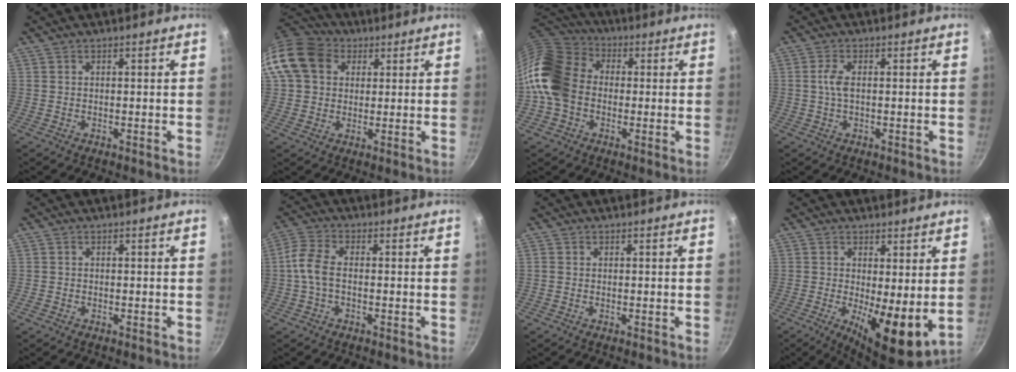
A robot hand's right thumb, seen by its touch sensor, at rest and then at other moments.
{"total": 13.6, "force": [4.5, 10.8, 7.0], "torque": [-0.119, 0.018, 0.069]}
{"total": 16.5, "force": [-1.1, 13.1, 10.1], "torque": [-0.181, 0.038, -0.038]}
{"total": 2.9, "force": [0.1, 1.2, 2.7], "torque": [-0.066, 0.005, 0.000]}
{"total": 0.5, "force": [-0.3, 0.4, 0.1], "torque": [-0.003, 0.003, -0.008]}
{"total": 5.8, "force": [-0.8, 3.2, 4.8], "torque": [-0.112, 0.022, -0.030]}
{"total": 0.7, "force": [-0.1, 0.6, 0.3], "torque": [-0.007, 0.002, -0.004]}
{"total": 10.5, "force": [-0.3, 3.6, 9.9], "torque": [-0.135, -0.025, 0.002]}